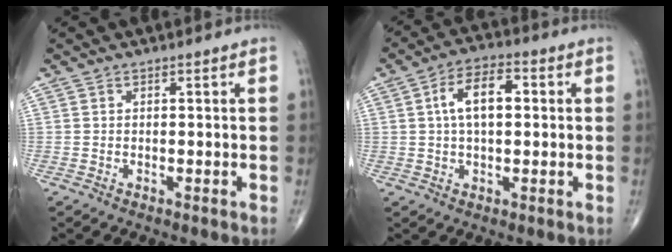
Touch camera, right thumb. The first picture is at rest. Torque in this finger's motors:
{"motor_torque": [0.35, 2.26, 1.16, 0.39, 0.07]}